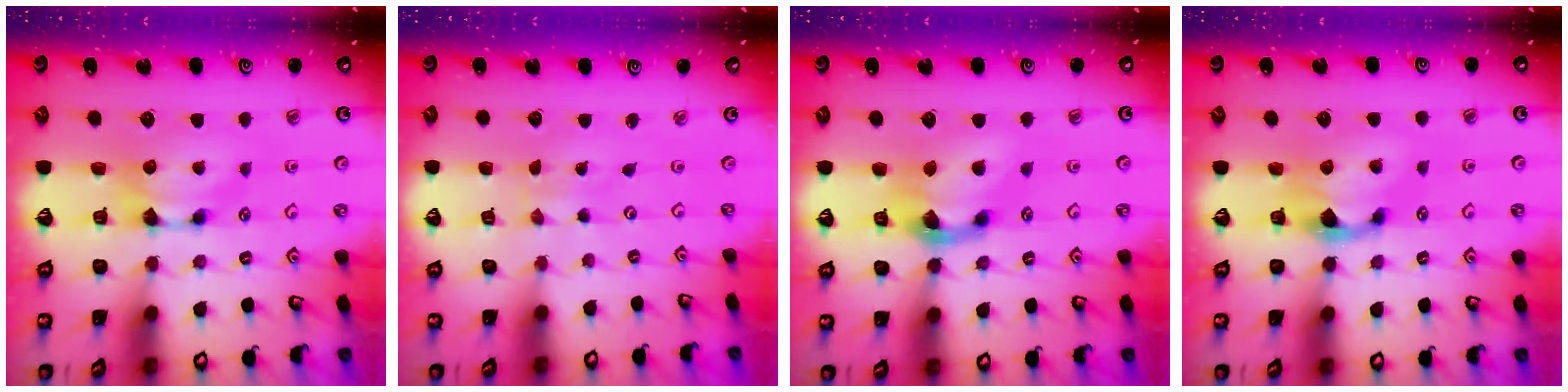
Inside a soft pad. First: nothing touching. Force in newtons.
{"total": 5.8, "press": 5.8, "slide": 0.2}
{"total": 4.9, "press": 4.5, "slide": 1.9}
{"total": 1.1, "press": 0.2, "slide": 1.1}